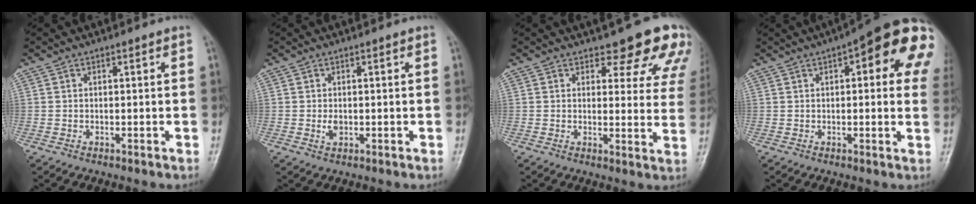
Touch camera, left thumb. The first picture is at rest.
{"total": 1.5, "force": [-0.2, 1.1, 1.1], "torque": [-0.016, -0.001, -0.003]}
{"total": 11.8, "force": [9.7, 4.6, 4.9], "torque": [-0.007, -0.060, 0.090]}
{"total": 18.4, "force": [6.0, 6.1, 16.3], "torque": [-0.188, 0.009, 0.063]}